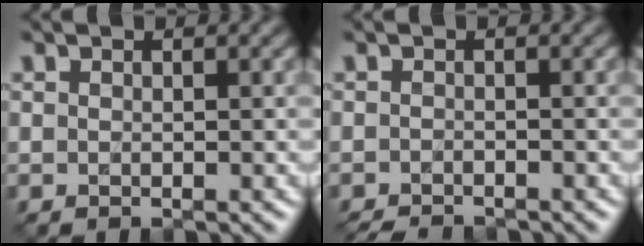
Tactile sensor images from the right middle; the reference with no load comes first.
{"total": 2.6, "force": [-2.5, 0.2, 0.7], "torque": [-0.005, -0.014, -0.043]}